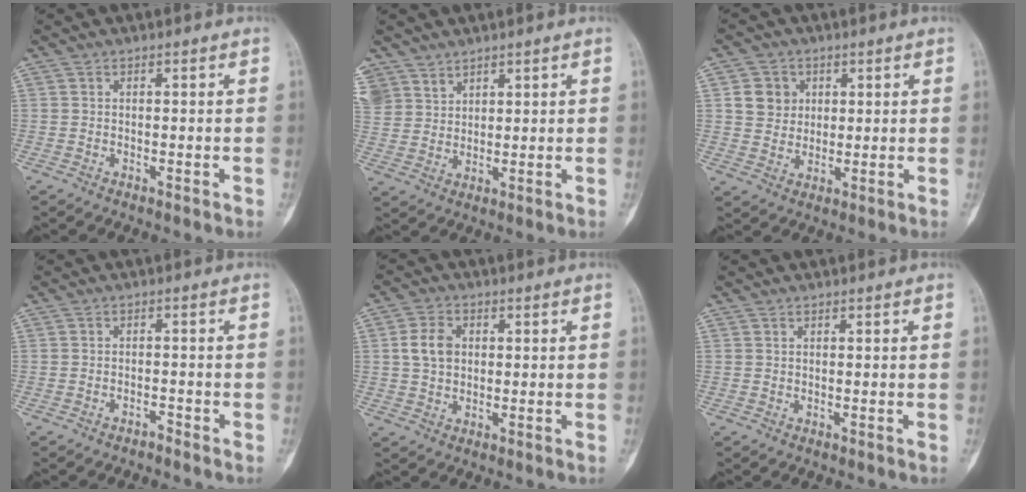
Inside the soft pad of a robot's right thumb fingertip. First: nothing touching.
{"total": 7.0, "force": [4.9, 4.9, 0.8], "torque": [0.007, -0.013, 0.106]}
{"total": 5.9, "force": [1.8, 5.3, 1.7], "torque": [0.004, 0.000, 0.030]}
{"total": 1.2, "force": [-1.2, 0.4, 0.2], "torque": [-0.002, 0.011, -0.020]}
{"total": 5.5, "force": [0.9, 4.2, 3.4], "torque": [-0.050, 0.008, 0.014]}
{"total": 0.0}